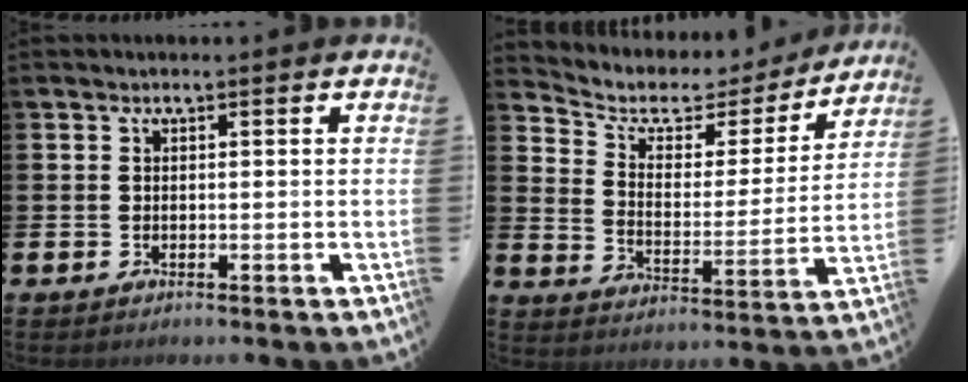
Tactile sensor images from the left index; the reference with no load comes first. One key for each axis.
{"total": 5.2, "fx": 4.2, "fy": 2.7, "fz": 1.3, "tx": -0.048, "ty": -0.037, "tz": 0.062}